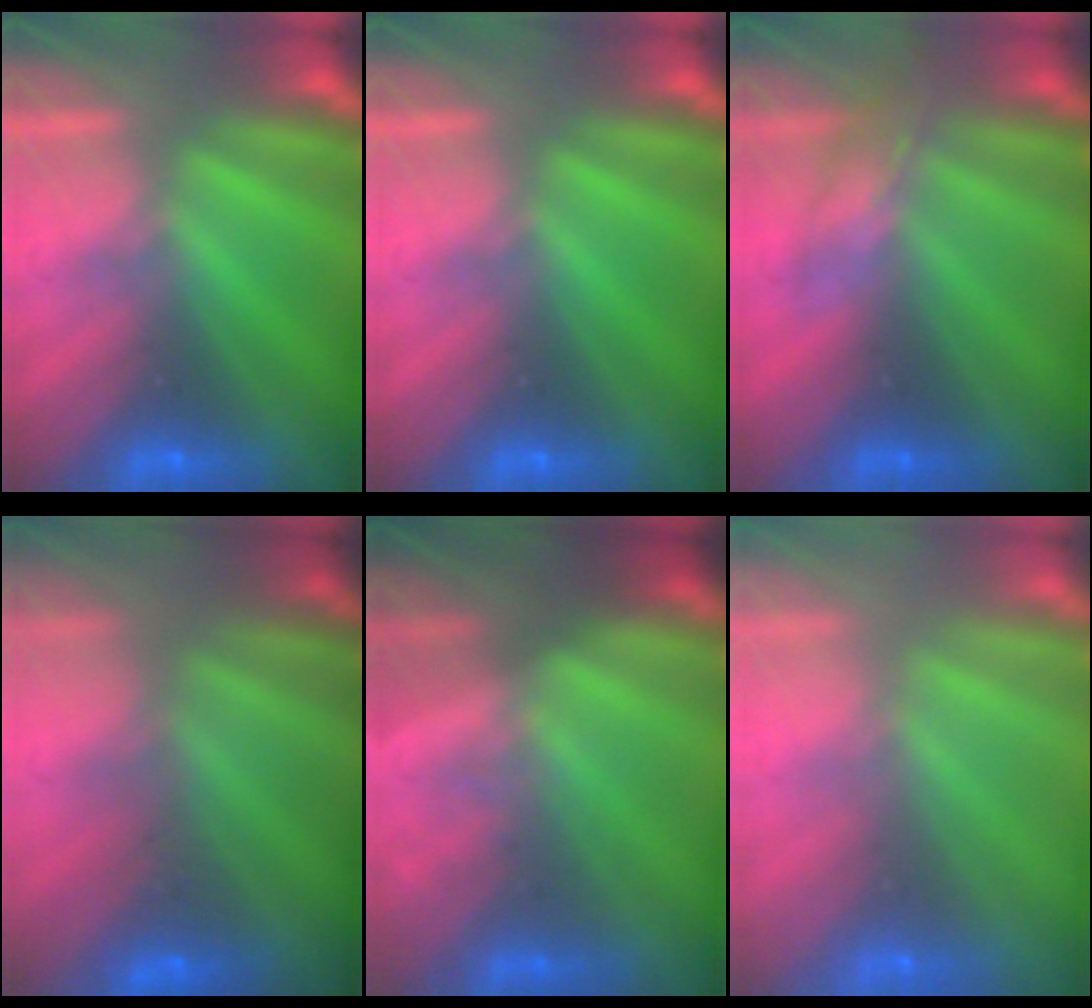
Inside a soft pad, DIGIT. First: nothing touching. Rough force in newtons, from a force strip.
{"total": 0.0}
{"total": 2.3}
{"total": 2.4}
{"total": 1.4}
{"total": 9.1}